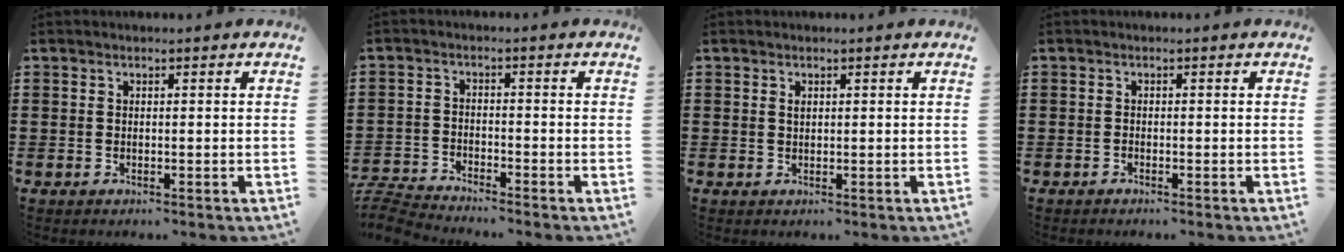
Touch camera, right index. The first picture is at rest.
{"total": 4.1, "force": [-4.1, 0.1, 0.4], "torque": [-0.030, -0.008, -0.092]}
{"total": 0.7, "force": [0.3, 0.4, 0.5], "torque": [-0.012, 0.001, 0.006]}
{"total": 0.6, "force": [-0.6, 0.2, 0.1], "torque": [-0.003, 0.001, -0.012]}